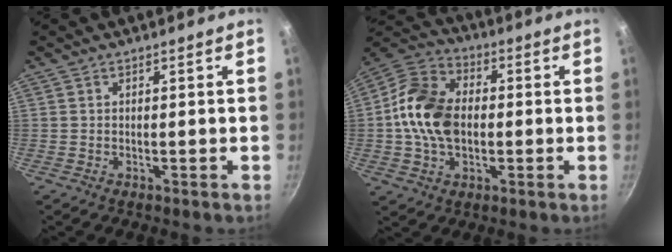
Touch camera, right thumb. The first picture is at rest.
{"total": 14.7, "force": [-0.4, 10.4, 10.5], "torque": [-0.174, 0.023, -0.024]}